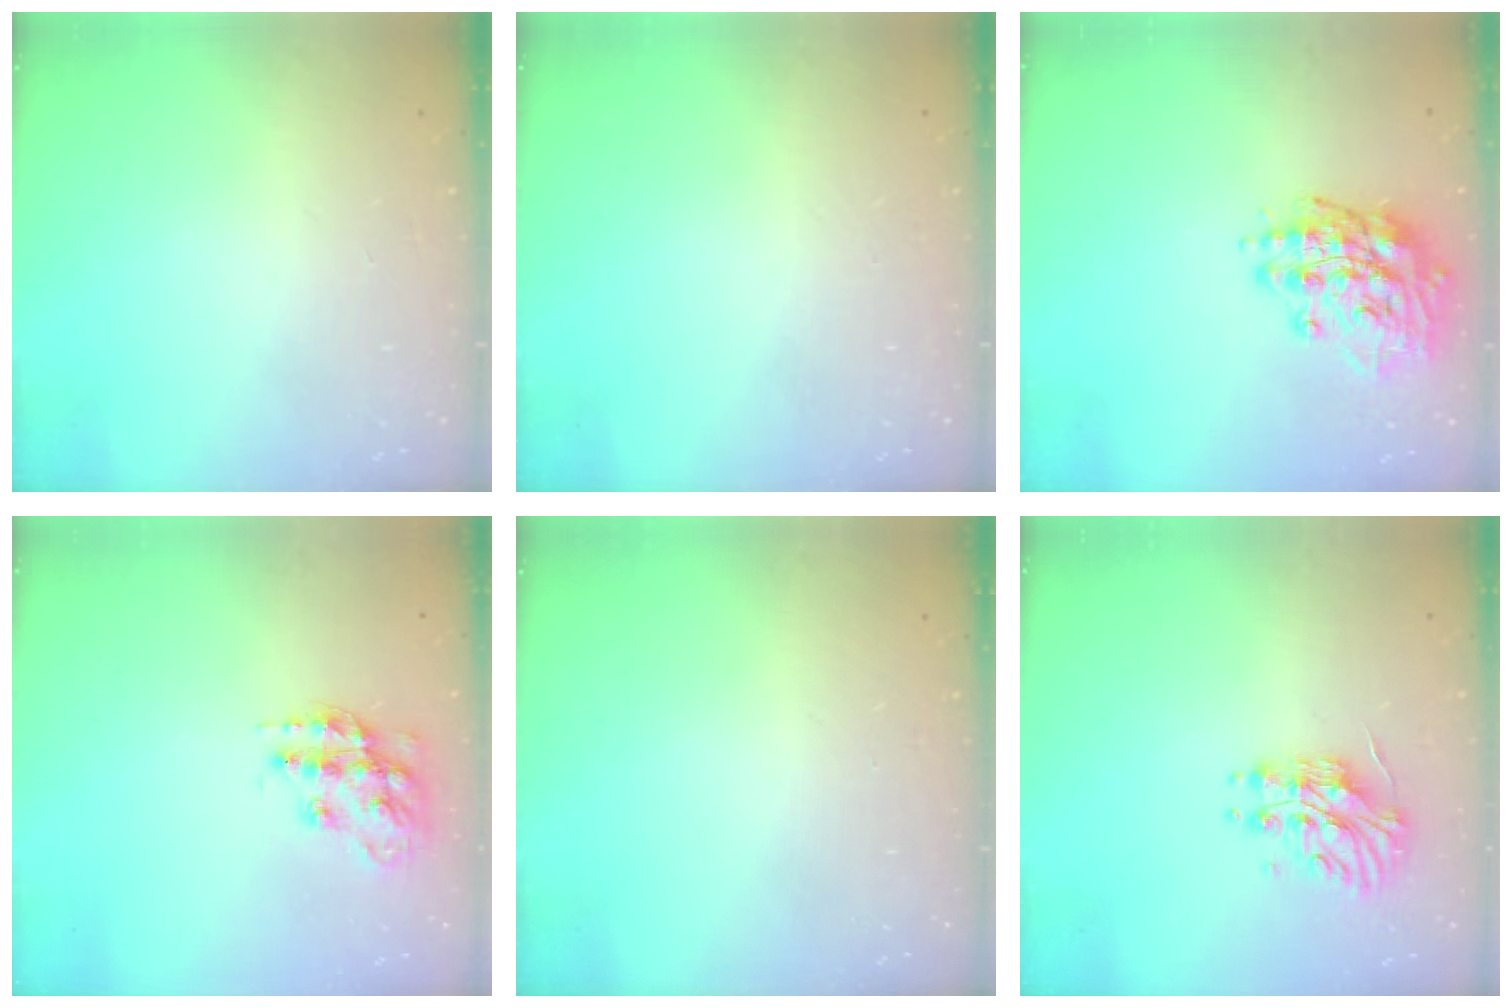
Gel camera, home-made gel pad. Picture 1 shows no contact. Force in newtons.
{"total": 0.0}
{"total": 16.0, "press": 15.8, "slide": 2.7}
{"total": 14.0, "press": 14.0, "slide": 0.6}
{"total": 0.0}
{"total": 11.0, "press": 11.0, "slide": 0.9}